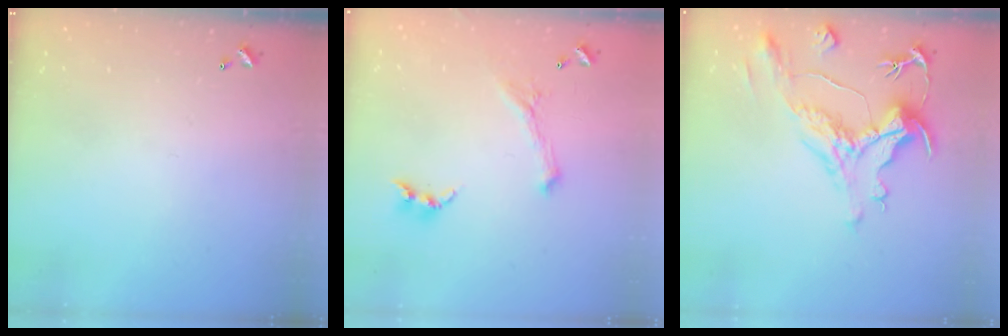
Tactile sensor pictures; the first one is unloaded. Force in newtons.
{"total": 1.6, "press": 1.5, "slide": 0.4}
{"total": 1.9, "press": 0.8, "slide": 1.7}